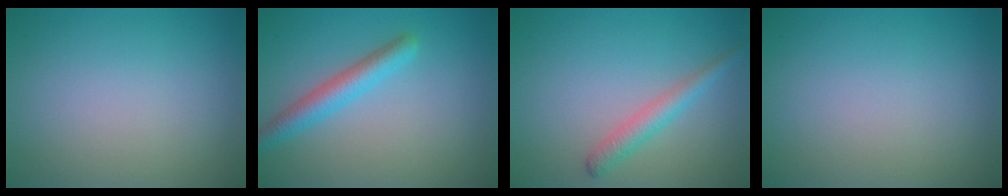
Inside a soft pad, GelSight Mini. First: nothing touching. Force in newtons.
{"total": 3.0, "press": 3.0, "slide": 0.1}
{"total": 2.3, "press": 2.3, "slide": 0.1}
{"total": 0.0}